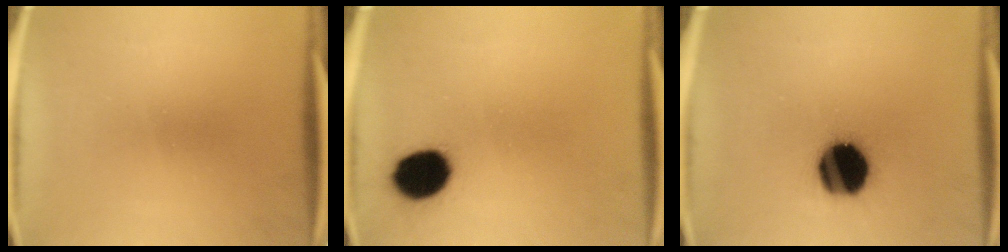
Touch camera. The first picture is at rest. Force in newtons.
{"total": 11.1}
{"total": 17.1}